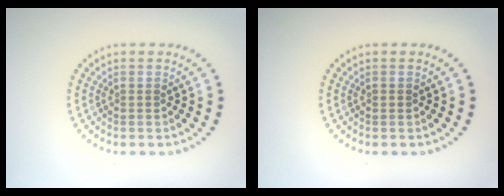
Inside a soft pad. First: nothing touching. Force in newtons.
{"total": 0.5, "press": 0.4, "slide": 0.3}